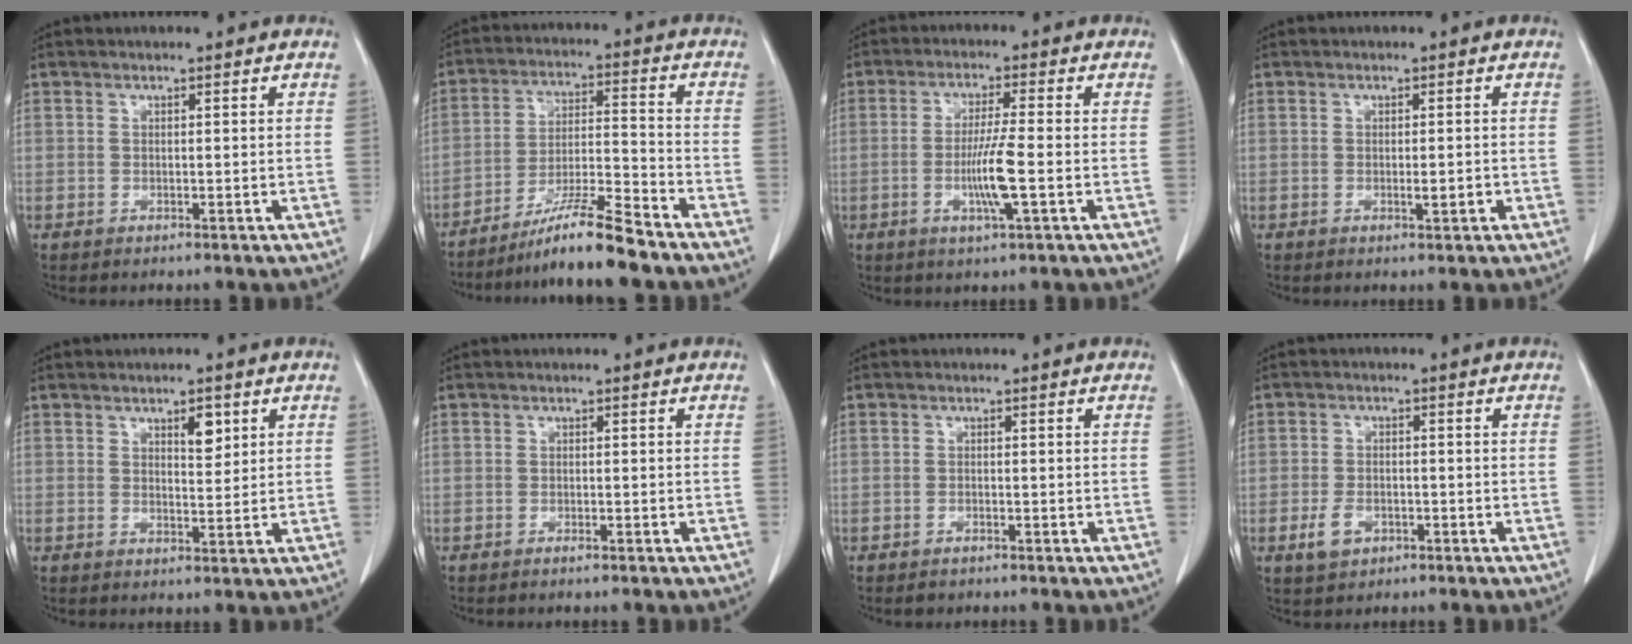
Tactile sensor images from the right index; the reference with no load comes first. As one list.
[{"total": 10.5, "force": [-8.5, -0.6, 6.0], "torque": [-0.106, -0.013, -0.152]}, {"total": 6.6, "force": [-1.6, -0.4, 6.4], "torque": [-0.121, -0.009, -0.031]}, {"total": 1.7, "force": [-0.5, 0.3, 1.5], "torque": [-0.024, -0.002, -0.005]}, {"total": 3.0, "force": [1.6, 1.1, 2.4], "torque": [-0.036, -0.004, 0.027]}, {"total": 0.8, "force": [-0.6, 0.0, 0.5], "torque": [-0.016, -0.002, -0.009]}, {"total": 1.4, "force": [-1.1, 0.6, 0.5], "torque": [-0.013, -0.002, -0.013]}, {"total": 3.8, "force": [-1.8, 2.5, 2.2], "torque": [-0.048, -0.001, -0.025]}]